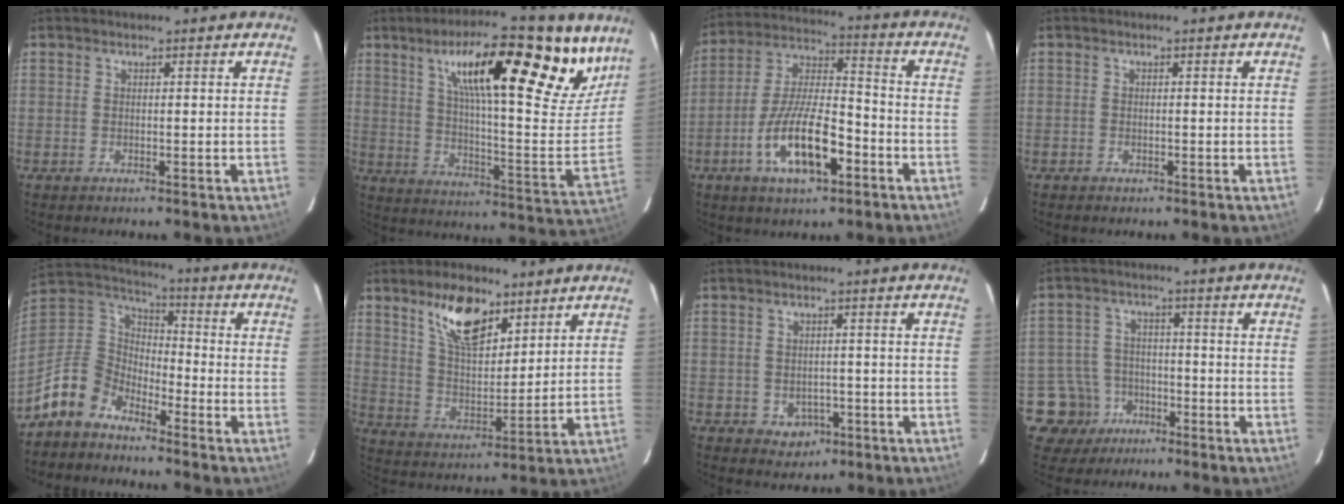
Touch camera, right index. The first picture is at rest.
{"total": 28.4, "force": [18.1, 7.3, 20.6], "torque": [-0.290, 0.005, 0.276]}
{"total": 15.2, "force": [-6.7, 5.5, 12.6], "torque": [-0.251, -0.001, -0.117]}
{"total": 1.3, "force": [-0.7, 1.0, 0.0], "torque": [-0.001, 0.003, -0.010]}
{"total": 10.7, "force": [-8.0, 6.3, 3.5], "torque": [-0.092, 0.028, -0.163]}
{"total": 12.4, "force": [7.8, 5.5, 8.0], "torque": [-0.132, 0.002, 0.148]}
{"total": 4.5, "force": [-1.8, 4.0, 1.0], "torque": [-0.029, 0.010, -0.010]}
{"total": 8.0, "force": [-4.2, 6.8, 0.4], "torque": [-0.032, 0.027, -0.065]}